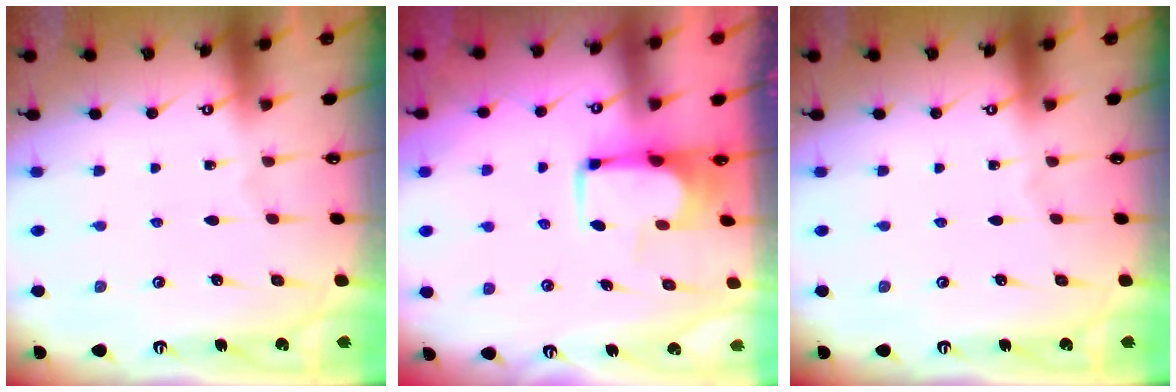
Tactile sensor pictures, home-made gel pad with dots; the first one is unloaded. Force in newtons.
{"total": 3.8, "press": 3.8, "slide": 0.4}
{"total": 0.0}